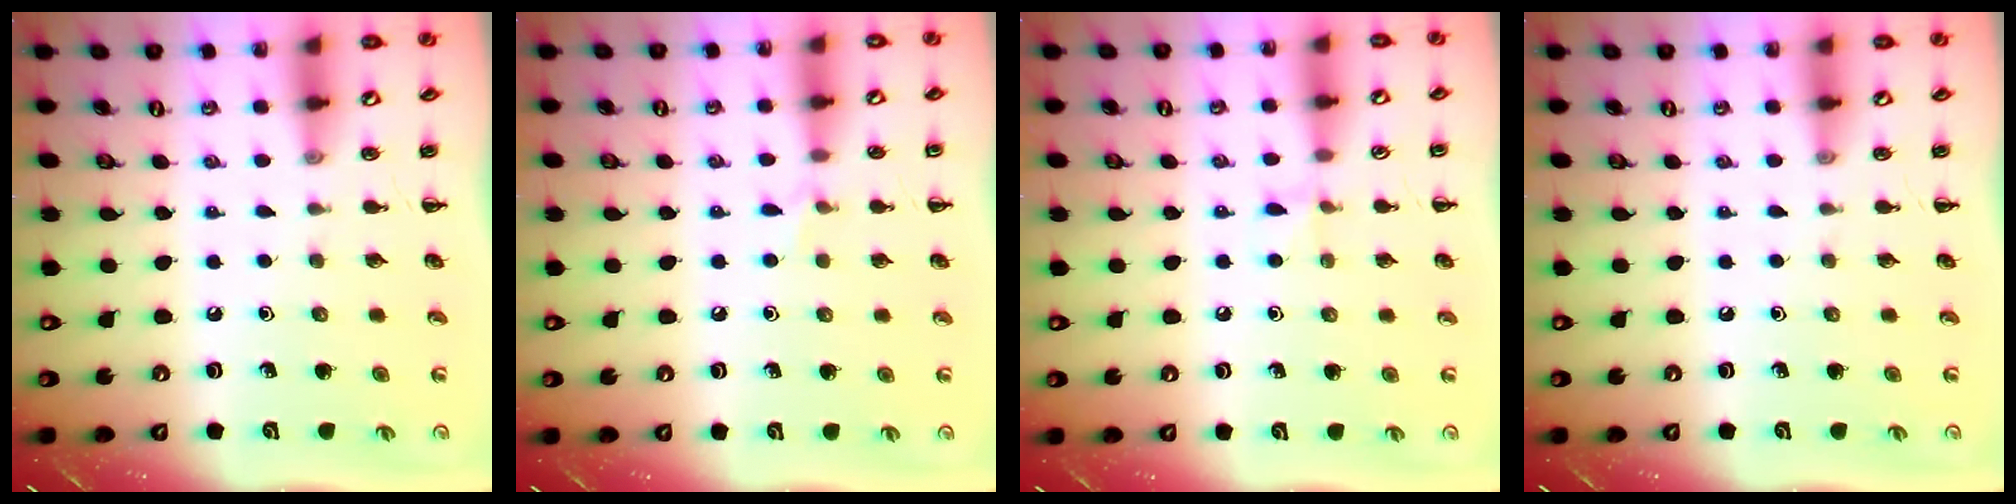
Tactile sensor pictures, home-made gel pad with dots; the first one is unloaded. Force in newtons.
{"total": 5.1, "press": 4.8, "slide": 1.7}
{"total": 4.3, "press": 4.0, "slide": 1.6}
{"total": 0.0}